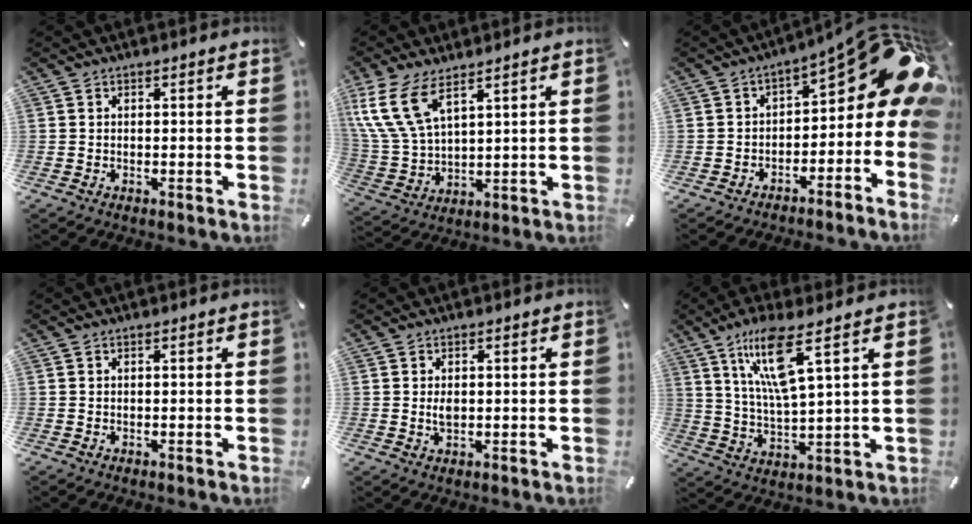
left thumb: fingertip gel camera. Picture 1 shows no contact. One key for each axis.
{"total": 12.1, "fx": 7.0, "fy": 6.2, "fz": 7.8, "tx": -0.198, "ty": -0.020, "tz": 0.127}
{"total": 14.8, "fx": 4.6, "fy": 7.0, "fz": 12.2, "tx": -0.137, "ty": -0.042, "tz": 0.074}
{"total": 0.0}
{"total": 2.0, "fx": 0.4, "fy": 1.3, "fz": 1.6, "tx": -0.026, "ty": 0.002, "tz": 0.003}
{"total": 12.7, "fx": 6.8, "fy": 2.7, "fz": 10.3, "tx": -0.201, "ty": -0.010, "tz": 0.115}